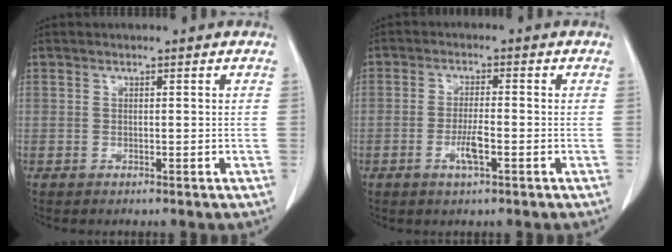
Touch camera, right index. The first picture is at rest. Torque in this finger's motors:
{"motor_torque": [0.12, 0.06, 0.08, 0.05]}